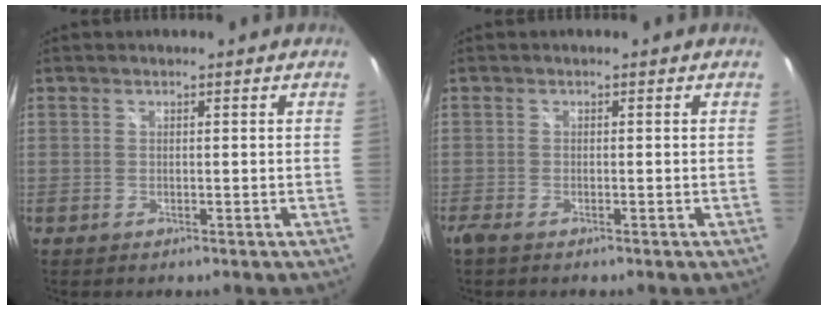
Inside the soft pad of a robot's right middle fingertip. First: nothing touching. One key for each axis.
{"total": 1.5, "fx": -1.1, "fy": 0.1, "fz": 0.9, "tx": -0.021, "ty": -0.005, "tz": -0.023}